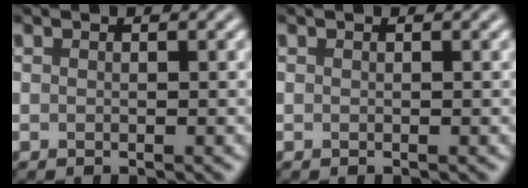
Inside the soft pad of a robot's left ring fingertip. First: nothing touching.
{"total": 0.0}